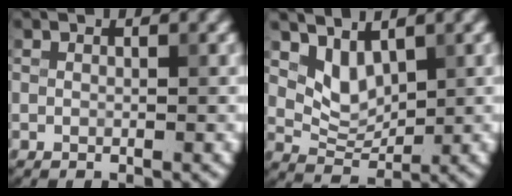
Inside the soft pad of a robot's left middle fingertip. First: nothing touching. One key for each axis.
{"total": 3.1, "fx": 1.8, "fy": 1.8, "fz": 1.7, "tx": -0.039, "ty": -0.012, "tz": 0.041}